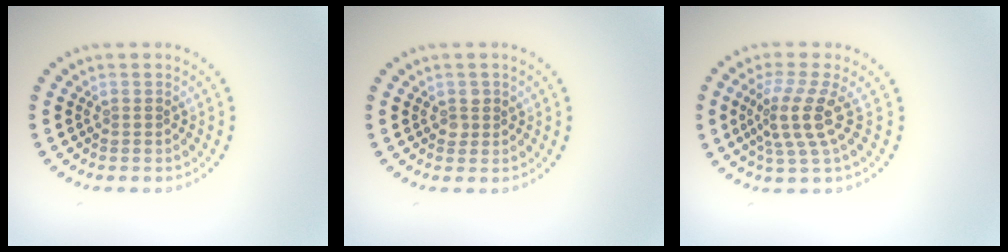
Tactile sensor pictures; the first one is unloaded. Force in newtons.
{"total": 1.2, "press": 1.1, "slide": 0.4}
{"total": 3.8, "press": 2.9, "slide": 2.4}